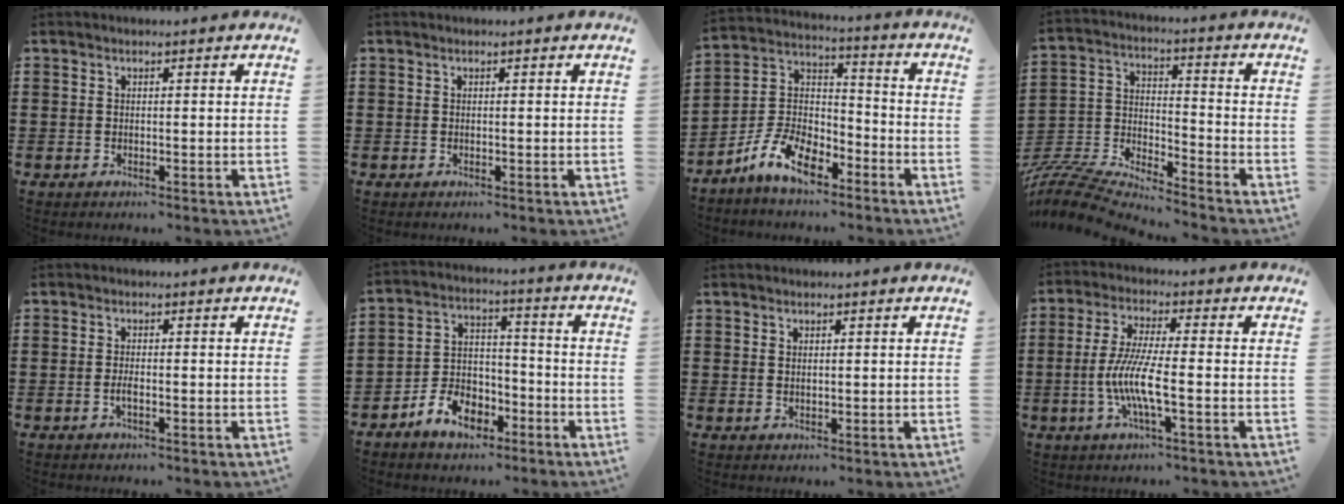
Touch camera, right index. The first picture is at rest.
{"total": 0.0}
{"total": 9.9, "force": [-6.7, 4.6, 5.5], "torque": [-0.136, 0.013, -0.134]}
{"total": 7.3, "force": [-7.1, 0.8, 1.4], "torque": [-0.049, -0.010, -0.149]}
{"total": 1.7, "force": [-0.6, 0.2, 1.6], "torque": [-0.031, -0.003, -0.009]}
{"total": 7.0, "force": [-4.4, 4.8, 2.6], "torque": [-0.066, 0.025, -0.084]}
{"total": 0.8, "force": [0.5, 0.4, 0.4], "torque": [-0.009, 0.004, 0.009]}
{"total": 7.9, "force": [-2.1, 1.1, 7.5], "torque": [-0.163, -0.014, -0.048]}